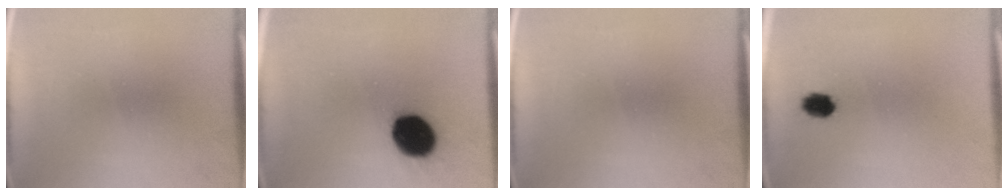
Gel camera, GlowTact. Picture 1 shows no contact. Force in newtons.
{"total": 15.0}
{"total": 0.0}
{"total": 3.6}